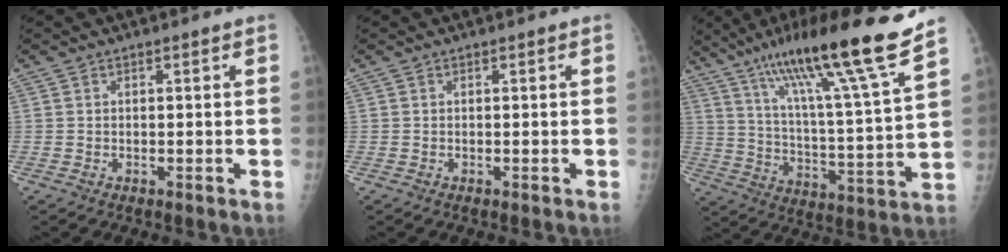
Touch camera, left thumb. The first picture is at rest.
{"total": 0.0}
{"total": 22.2, "force": [15.9, 0.7, 15.5], "torque": [-0.235, -0.064, 0.261]}